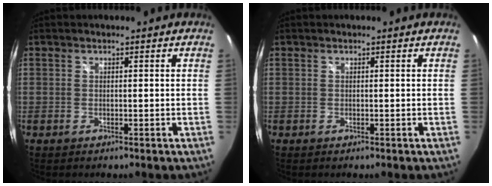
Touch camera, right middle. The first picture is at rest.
{"total": 0.0}